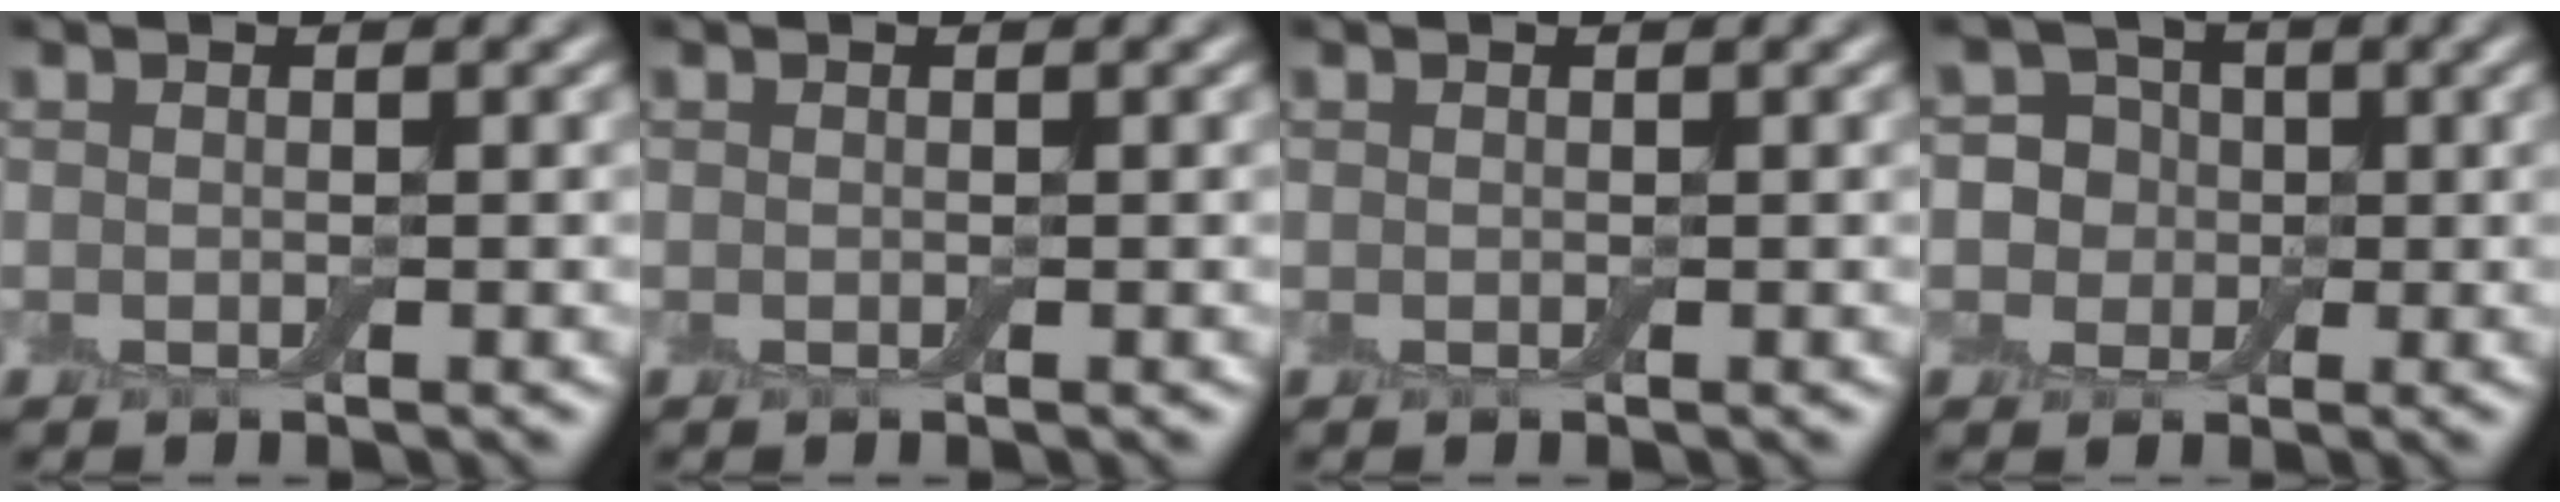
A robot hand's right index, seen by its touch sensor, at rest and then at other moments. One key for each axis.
{"total": 0.0}
{"total": 0.0}
{"total": 5.6, "fx": 1.1, "fy": 5.1, "fz": 1.9, "tx": -0.011, "ty": 0.024, "tz": -0.014}